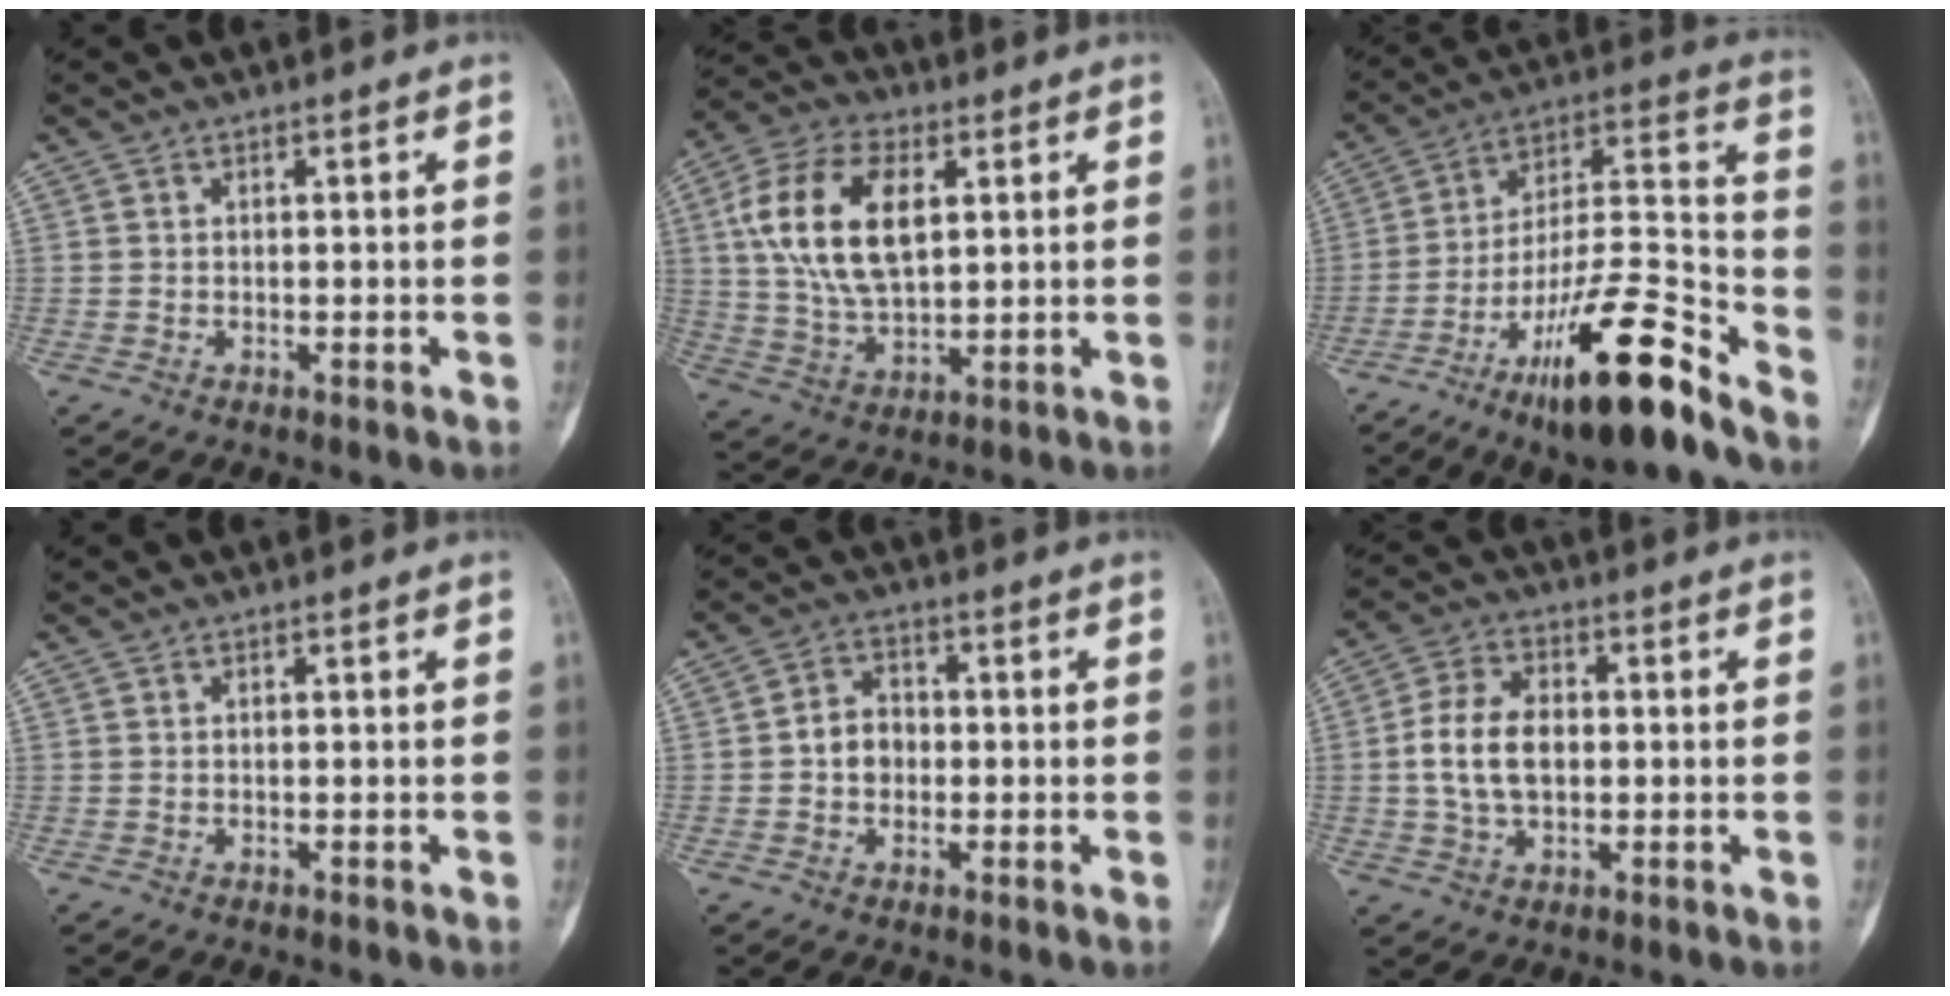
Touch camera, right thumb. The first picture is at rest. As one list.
[{"total": 16.3, "force": [4.0, 9.0, 13.0], "torque": [-0.242, 0.003, 0.077]}, {"total": 21.4, "force": [-13.9, 4.5, 15.6], "torque": [-0.275, 0.082, -0.236]}, {"total": 0.0}, {"total": 5.1, "force": [-0.5, 4.1, 2.9], "torque": [-0.025, 0.016, -0.015]}, {"total": 10.0, "force": [0.0, 6.6, 7.5], "torque": [-0.134, 0.014, -0.004]}]